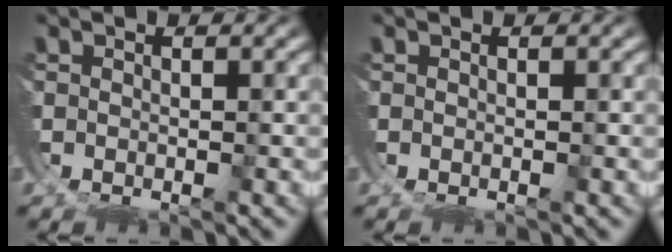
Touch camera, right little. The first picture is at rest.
{"total": 0.0}